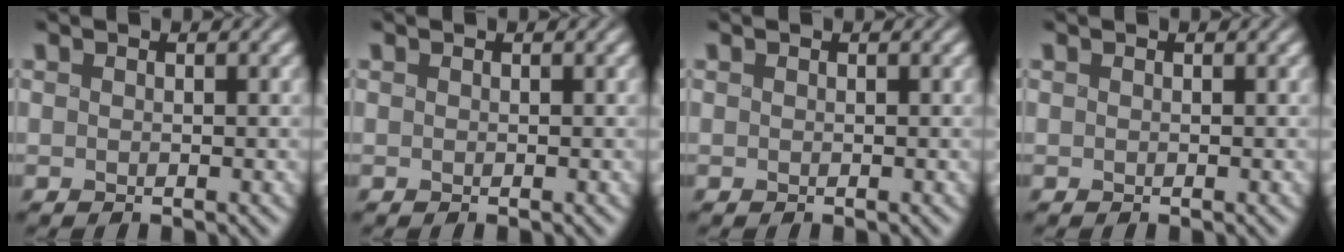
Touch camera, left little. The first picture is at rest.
{"total": 0.0}
{"total": 0.0}
{"total": 0.0}